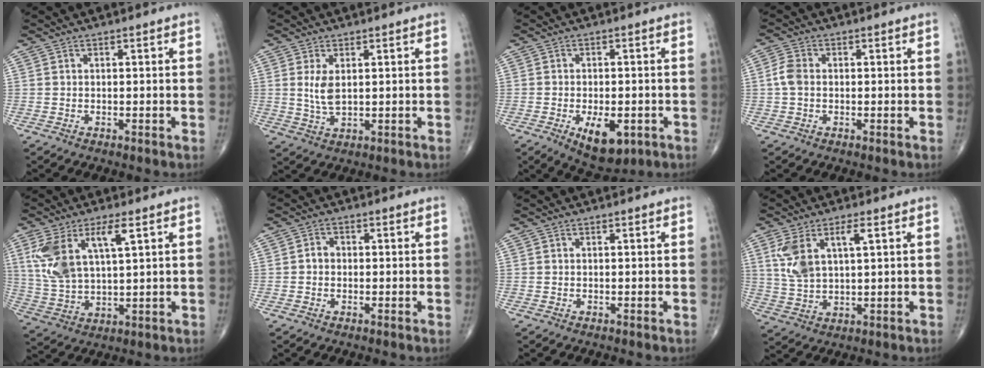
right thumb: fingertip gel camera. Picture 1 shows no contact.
{"total": 4.1, "force": [0.9, 2.0, 3.5], "torque": [-0.068, -0.010, 0.026]}
{"total": 8.7, "force": [-3.1, 4.3, 6.8], "torque": [-0.093, 0.000, -0.033]}
{"total": 3.4, "force": [-0.1, 2.4, 2.4], "torque": [-0.054, 0.008, -0.009]}
{"total": 12.3, "force": [4.8, 5.0, 10.2], "torque": [-0.213, -0.009, 0.102]}
{"total": 2.0, "force": [-0.2, 1.7, 1.0], "torque": [-0.008, 0.009, -0.007]}
{"total": 0.0}
{"total": 8.9, "force": [3.1, 3.8, 7.4], "torque": [-0.155, 0.000, 0.068]}